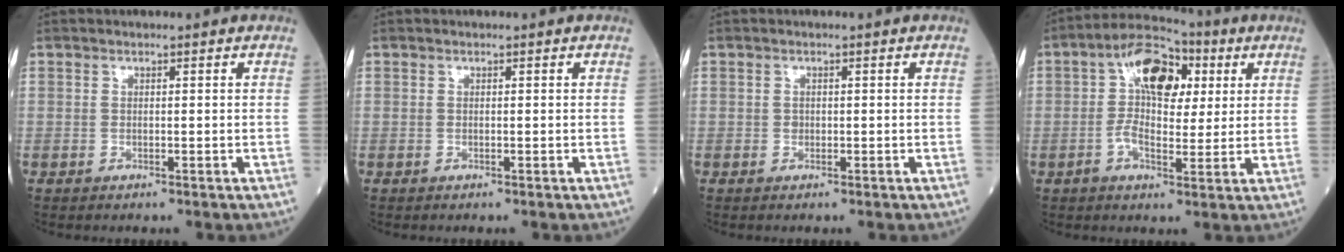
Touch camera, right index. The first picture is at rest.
{"total": 0.0}
{"total": 0.6, "force": [-0.1, 0.6, 0.2], "torque": [-0.004, 0.002, -0.001]}
{"total": 10.0, "force": [2.4, 4.7, 8.5], "torque": [-0.151, 0.035, 0.032]}